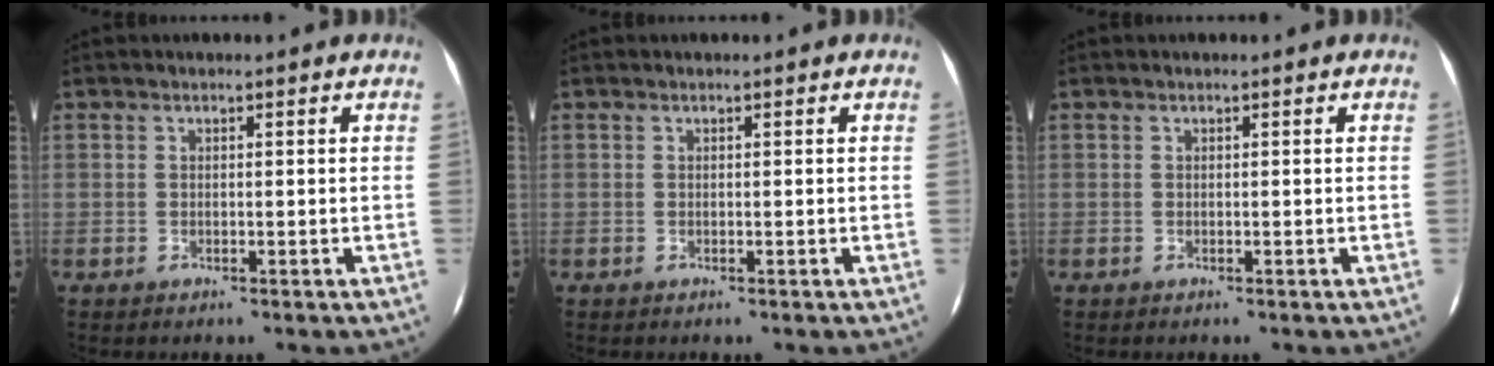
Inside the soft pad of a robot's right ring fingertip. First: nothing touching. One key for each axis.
{"total": 0.0}
{"total": 0.0}